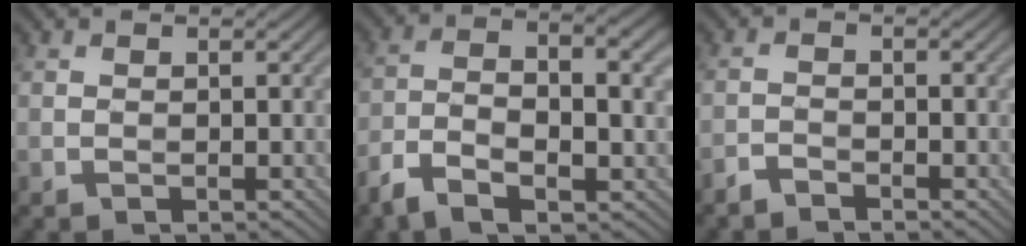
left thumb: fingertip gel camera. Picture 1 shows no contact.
{"total": 9.6, "force": [-3.9, 4.0, 7.7], "torque": [-0.151, -0.015, -0.072]}
{"total": 1.8, "force": [-1.7, 0.3, 0.5], "torque": [-0.010, -0.001, -0.040]}